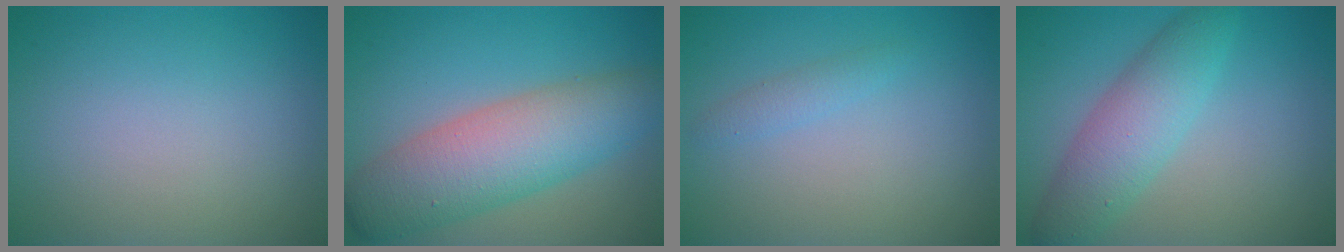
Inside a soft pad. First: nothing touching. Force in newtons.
{"total": 8.1, "press": 8.1, "slide": 0.3}
{"total": 1.2, "press": 1.2, "slide": 0.1}
{"total": 4.8, "press": 4.8, "slide": 0.0}